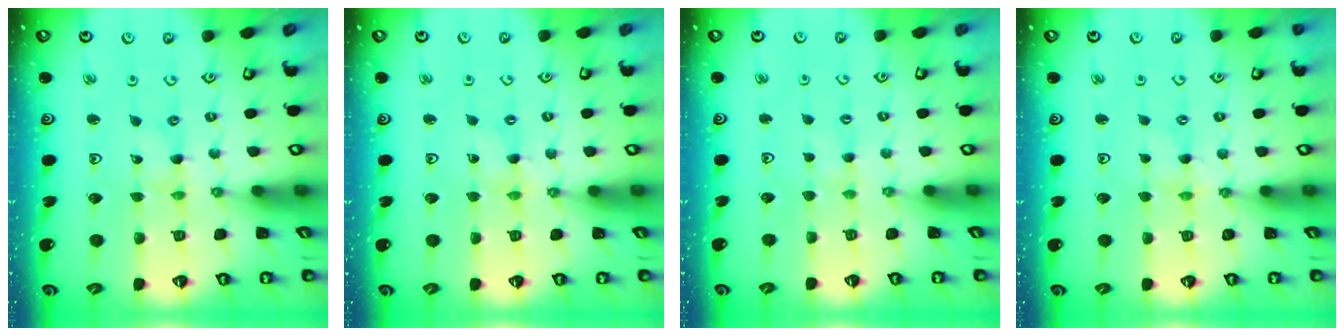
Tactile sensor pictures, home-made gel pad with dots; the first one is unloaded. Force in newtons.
{"total": 0.7, "press": 0.7, "slide": 0.1}
{"total": 1.7, "press": 1.7, "slide": 0.3}
{"total": 0.8, "press": 0.8, "slide": 0.2}